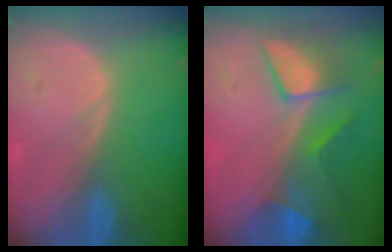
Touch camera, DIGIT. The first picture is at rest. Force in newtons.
{"total": 7.5, "press": 7.2, "slide": 2.0}